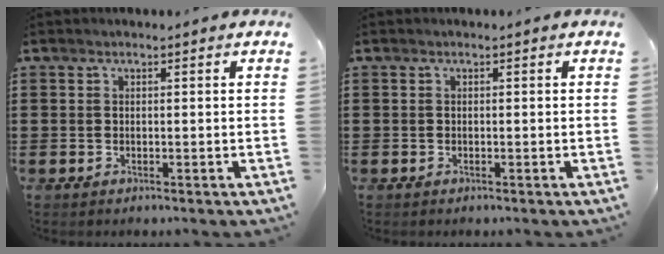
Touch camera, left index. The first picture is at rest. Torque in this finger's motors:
{"motor_torque": [0.00, 0.00, 0.00, 0.00]}